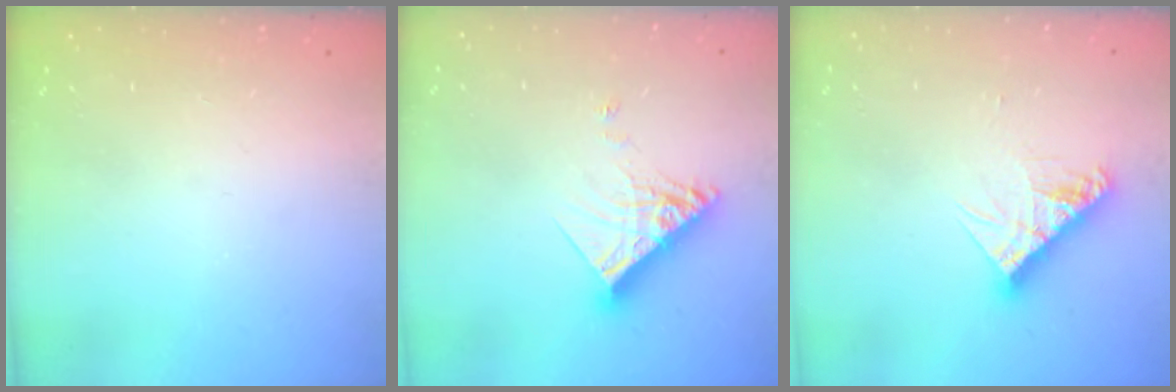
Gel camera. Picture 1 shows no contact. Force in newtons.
{"total": 12.3, "press": 12.3, "slide": 0.9}
{"total": 10.8, "press": 10.8, "slide": 1.0}